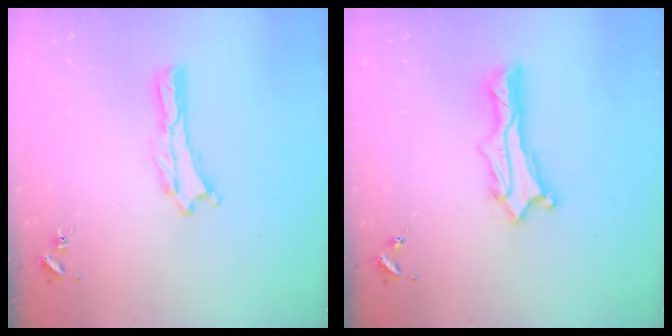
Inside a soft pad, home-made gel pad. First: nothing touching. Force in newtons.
{"total": 2.4, "press": 2.4, "slide": 0.3}